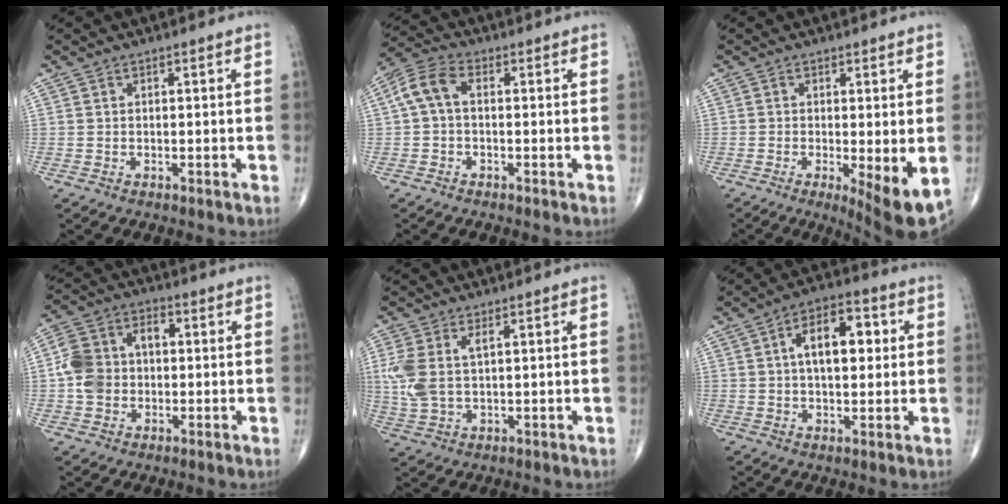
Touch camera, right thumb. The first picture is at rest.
{"total": 6.0, "force": [0.3, 3.5, 4.9], "torque": [-0.104, 0.022, -0.004]}
{"total": 8.2, "force": [-2.0, 2.0, 7.7], "torque": [-0.115, -0.023, -0.027]}
{"total": 9.9, "force": [-0.3, 7.8, 6.1], "torque": [-0.107, 0.033, -0.013]}
{"total": 7.7, "force": [1.6, 4.0, 6.4], "torque": [-0.167, 0.006, 0.040]}
{"total": 10.9, "force": [2.0, 5.8, 9.0], "torque": [-0.123, 0.017, 0.027]}